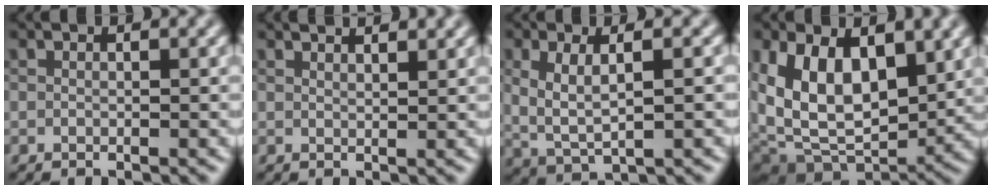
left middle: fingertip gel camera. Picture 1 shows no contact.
{"total": 2.9, "force": [2.4, 0.9, 1.4], "torque": [0.002, 0.012, 0.010]}
{"total": 4.0, "force": [0.8, 1.4, 3.6], "torque": [-0.076, -0.002, 0.017]}
{"total": 11.3, "force": [1.9, 6.5, 9.0], "torque": [-0.170, -0.019, 0.030]}